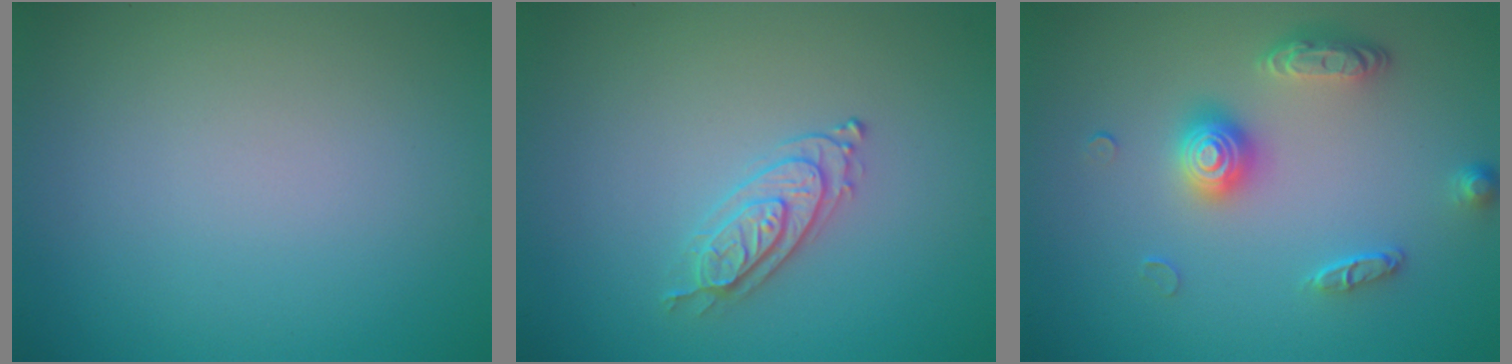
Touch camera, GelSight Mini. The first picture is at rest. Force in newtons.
{"total": 2.2, "press": 2.1, "slide": 0.6}
{"total": 3.4, "press": 3.0, "slide": 1.7}